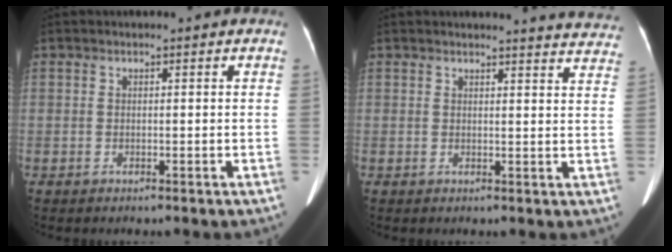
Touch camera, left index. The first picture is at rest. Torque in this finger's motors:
{"motor_torque": [0.82, -1.32, 0.02, -0.01]}